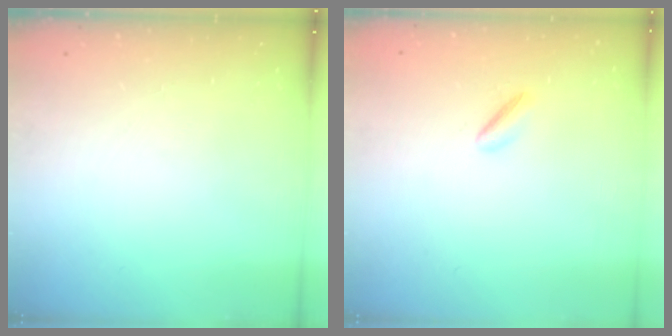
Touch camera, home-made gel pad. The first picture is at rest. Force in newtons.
{"total": 3.0, "press": 2.8, "slide": 0.9}